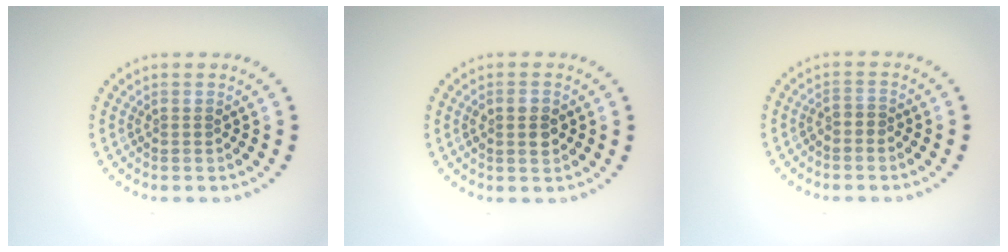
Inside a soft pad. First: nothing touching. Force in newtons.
{"total": 2.0, "press": 2.0, "slide": 0.3}
{"total": 0.8, "press": 0.5, "slide": 0.6}